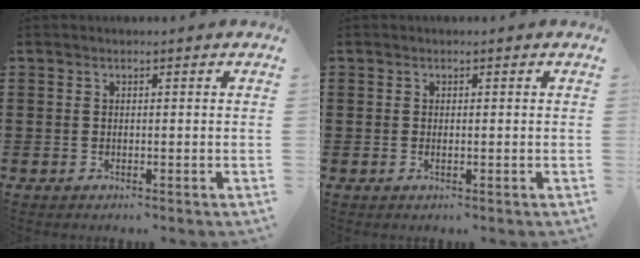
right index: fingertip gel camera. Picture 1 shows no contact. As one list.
[{"total": 0.7, "force": [0.0, 0.0, 0.7], "torque": [-0.016, -0.006, 0.001]}]